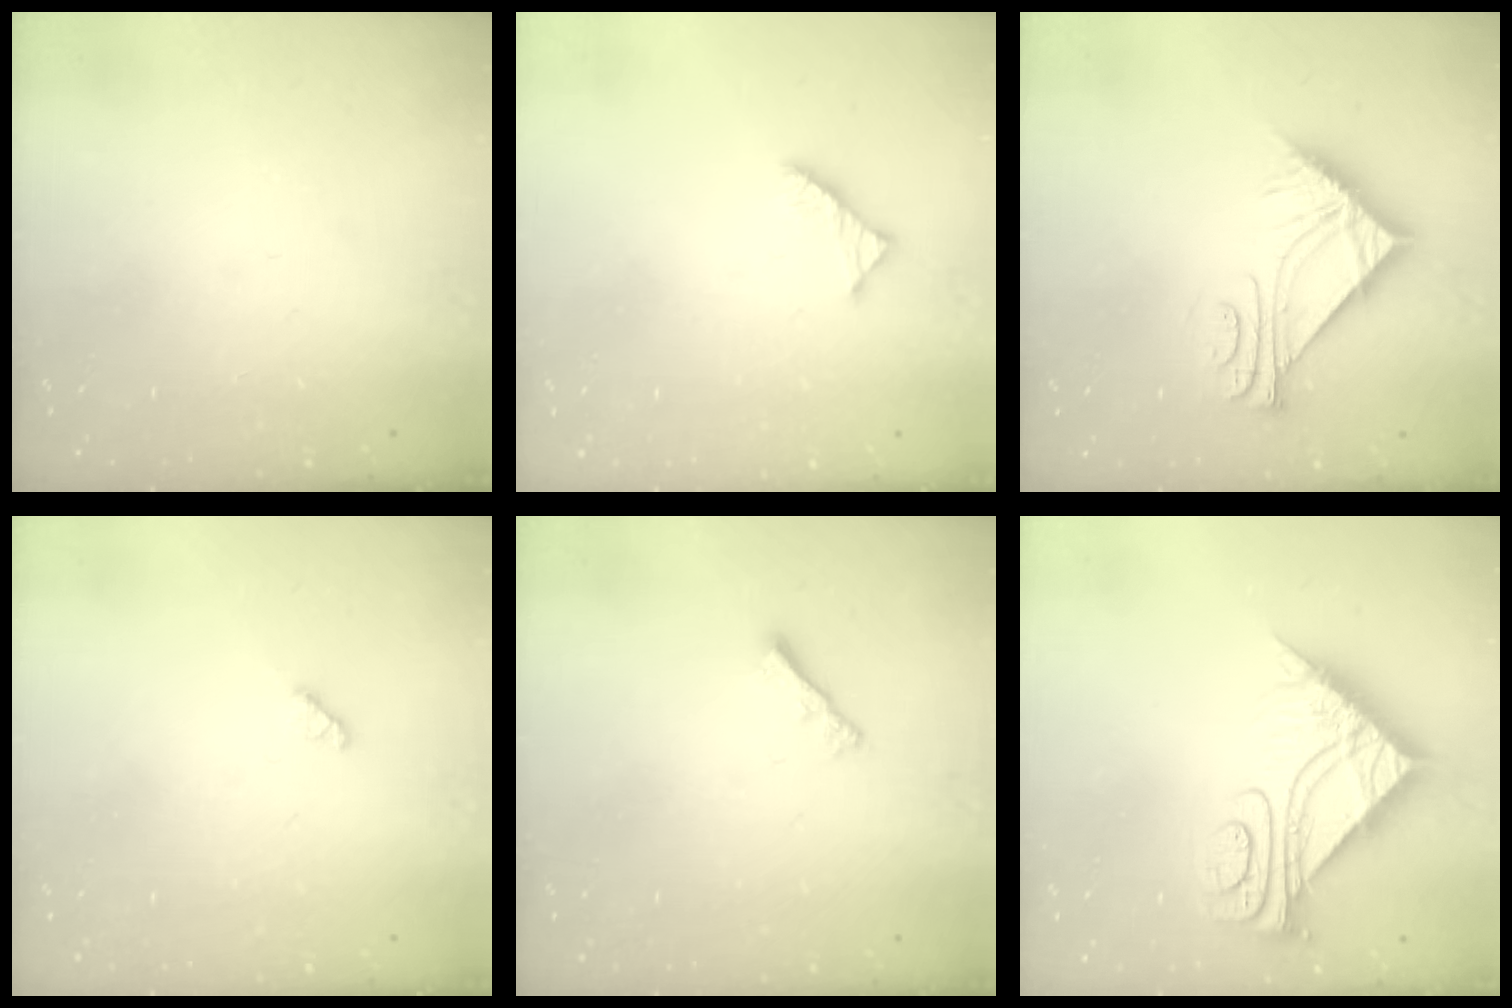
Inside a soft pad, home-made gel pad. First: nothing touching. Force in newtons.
{"total": 2.9, "press": 2.9, "slide": 0.4}
{"total": 9.3, "press": 9.3, "slide": 0.5}
{"total": 2.9, "press": 2.9, "slide": 0.3}
{"total": 2.2, "press": 2.1, "slide": 0.6}
{"total": 9.9, "press": 9.9, "slide": 0.9}